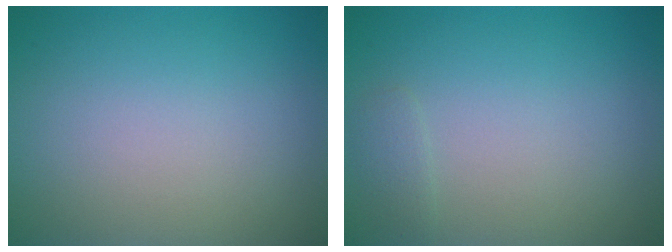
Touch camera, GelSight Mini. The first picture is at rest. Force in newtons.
{"total": 0.9, "press": 0.9, "slide": 0.0}